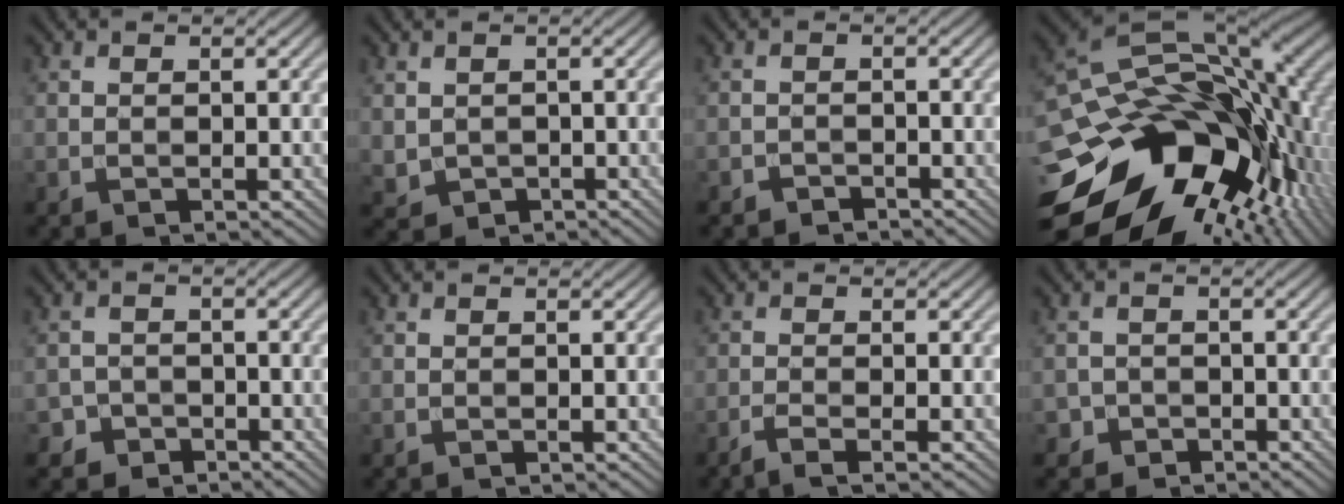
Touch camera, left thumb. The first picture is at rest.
{"total": 1.5, "force": [0.3, 1.4, 0.5], "torque": [-0.023, -0.004, 0.013]}
{"total": 1.3, "force": [-1.2, 0.2, -0.3], "torque": [0.006, 0.001, -0.025]}
{"total": 20.2, "force": [-6.8, 13.7, 13.1], "torque": [-0.261, -0.026, -0.099]}
{"total": 2.3, "force": [-1.7, 1.5, -0.2], "torque": [0.012, 0.007, -0.036]}
{"total": 0.0}
{"total": 2.3, "force": [-1.7, 0.1, 1.5], "torque": [-0.031, 0.005, -0.043]}
{"total": 1.7, "force": [-1.2, 1.2, -0.3], "torque": [0.010, 0.000, -0.026]}